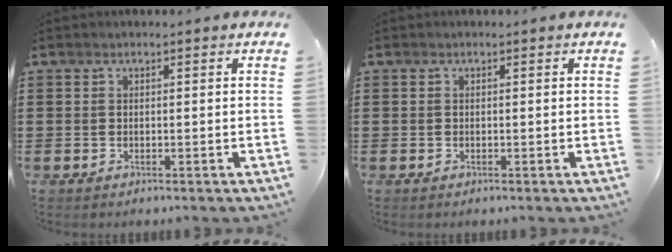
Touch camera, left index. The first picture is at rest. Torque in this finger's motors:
{"motor_torque": [0.01, 0.00, -0.01, -0.01]}